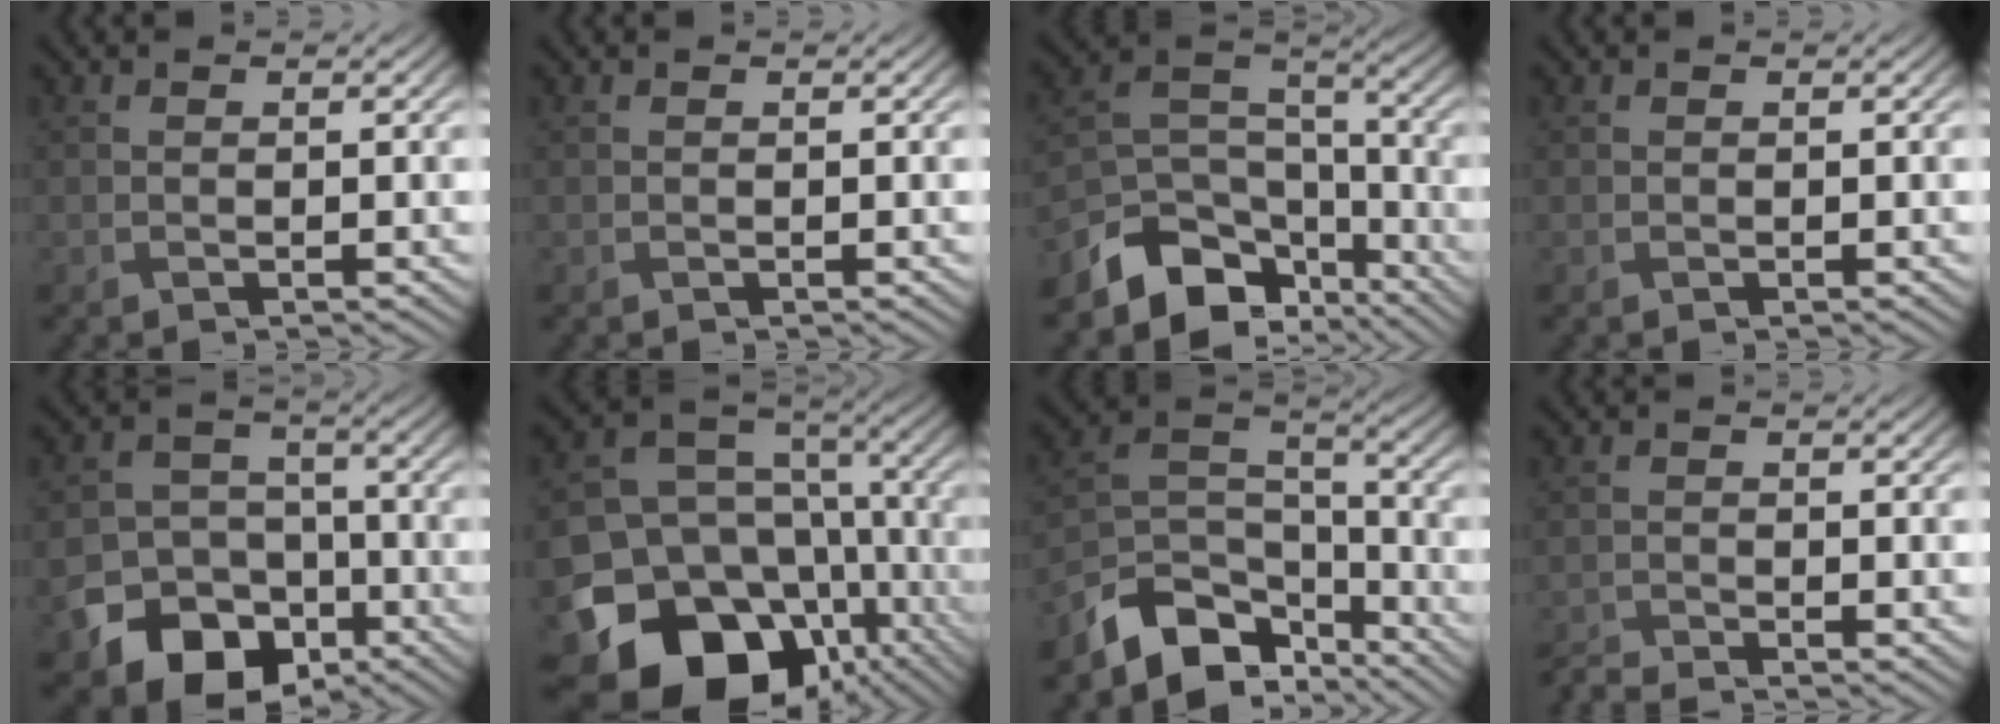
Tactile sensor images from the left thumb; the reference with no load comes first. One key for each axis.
{"total": 0.0}
{"total": 10.9, "fx": -7.6, "fy": 6.1, "fz": 5.0, "tx": -0.105, "ty": -0.018, "tz": -0.138}
{"total": 0.0}
{"total": 14.0, "fx": -7.6, "fy": 10.4, "fz": 5.7, "tx": -0.123, "ty": -0.065, "tz": -0.120}
{"total": 20.2, "fx": -9.6, "fy": 15.4, "fz": 9.0, "tx": -0.195, "ty": -0.051, "tz": -0.128}
{"total": 10.2, "fx": -7.5, "fy": 5.1, "fz": 4.7, "tx": -0.091, "ty": -0.013, "tz": -0.145}
{"total": 2.4, "fx": -2.3, "fy": -0.1, "fz": 0.7, "tx": -0.019, "ty": -0.005, "tz": -0.054}